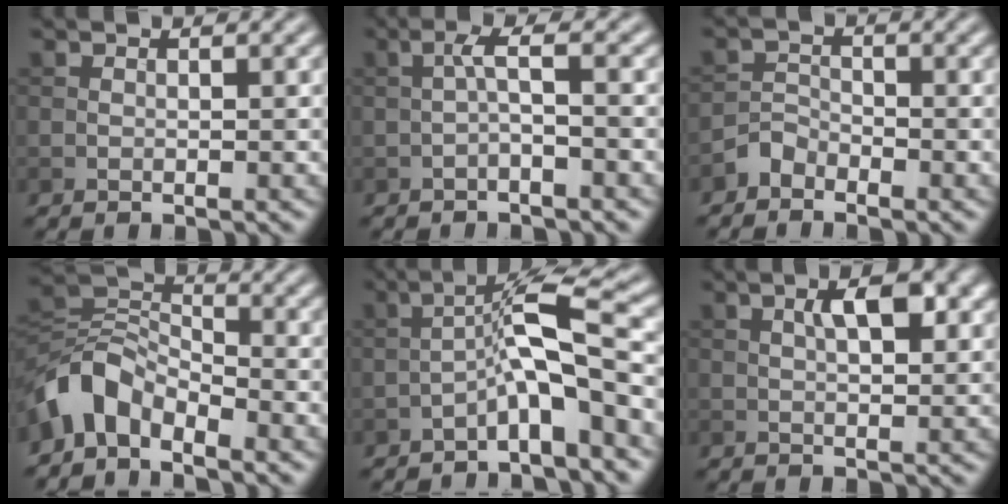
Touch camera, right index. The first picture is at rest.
{"total": 2.0, "force": [-0.6, 0.1, 2.0], "torque": [-0.039, 0.011, -0.016]}
{"total": 1.8, "force": [-1.5, 0.8, 0.3], "torque": [-0.003, 0.010, -0.034]}
{"total": 5.8, "force": [-3.6, 3.3, 3.2], "torque": [-0.054, 0.006, -0.081]}
{"total": 5.7, "force": [-2.5, 0.7, 5.1], "torque": [-0.085, 0.029, -0.049]}
{"total": 3.6, "force": [1.2, 1.5, 3.1], "torque": [-0.051, 0.005, 0.021]}